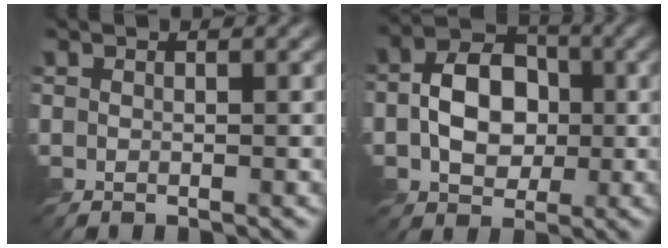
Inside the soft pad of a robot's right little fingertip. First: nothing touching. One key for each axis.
{"total": 5.6, "fx": -0.6, "fy": 4.2, "fz": 3.6, "tx": -0.062, "ty": 0.004, "tz": -0.015}